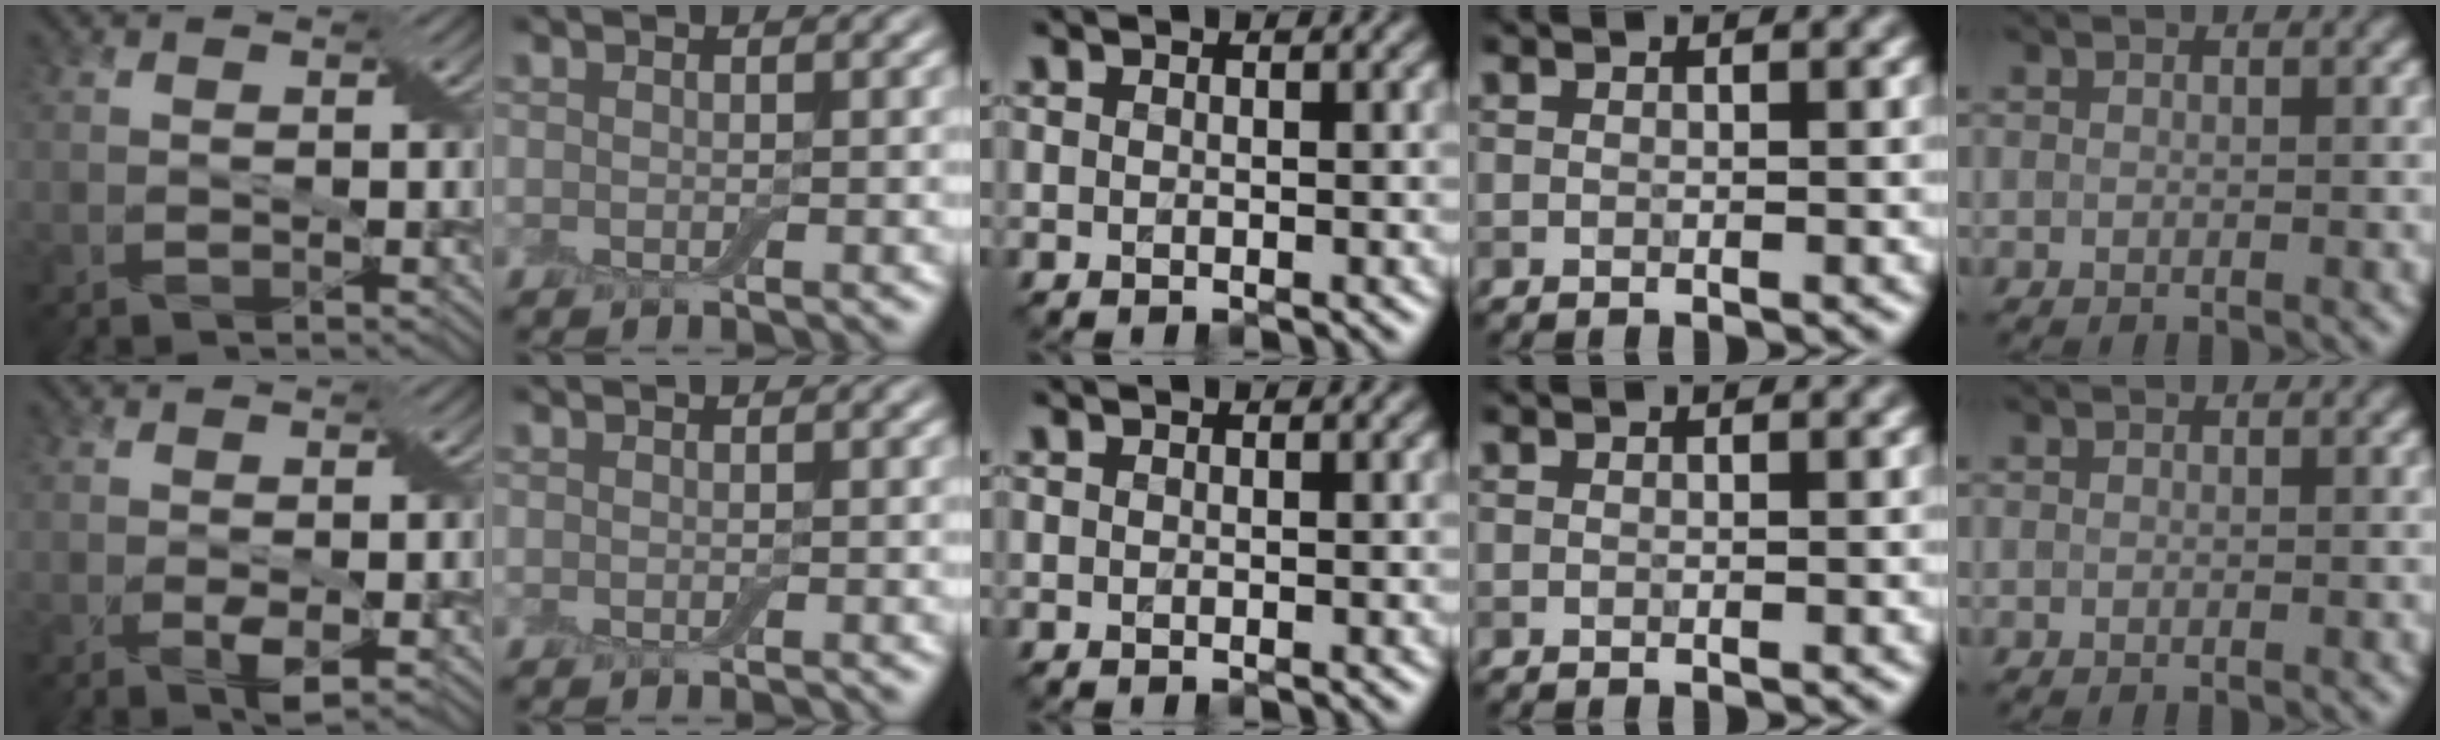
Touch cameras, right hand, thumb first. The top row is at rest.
{"thumb": {"total": 2.1, "force": [-0.3, 0.9, 1.9], "torque": [-0.038, -0.007, 0.000]}}